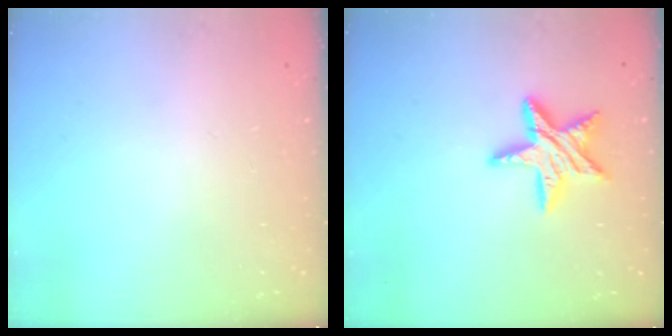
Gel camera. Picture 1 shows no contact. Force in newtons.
{"total": 11.7, "press": 11.6, "slide": 0.6}